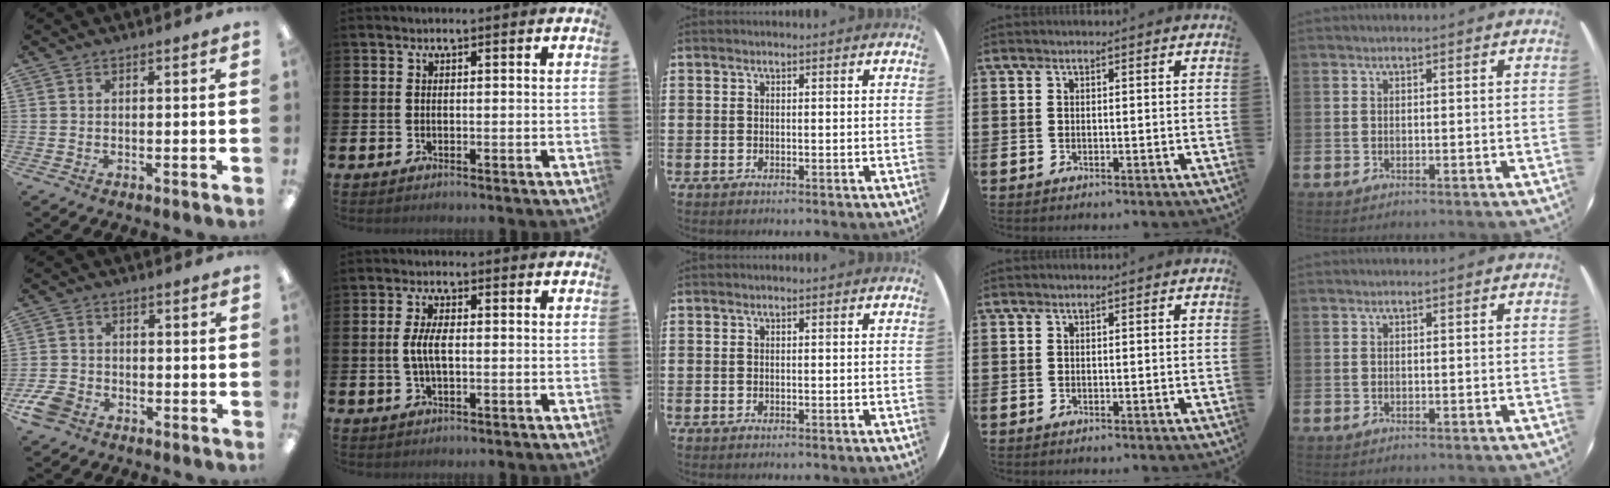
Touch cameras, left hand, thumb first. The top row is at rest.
{"thumb": {"total": 6.1, "force": [-3.9, 4.0, 2.5], "torque": [-0.055, 0.016, -0.073]}, "index": {"total": 3.6, "force": [0.0, 1.4, 3.3], "torque": [-0.062, -0.001, -0.006]}}